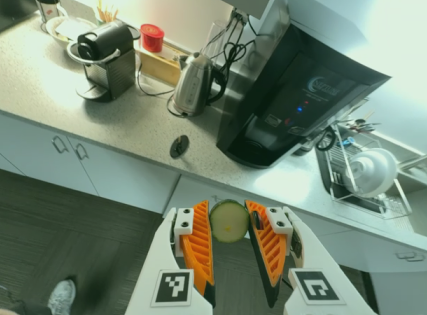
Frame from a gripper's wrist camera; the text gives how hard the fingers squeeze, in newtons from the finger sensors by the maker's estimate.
{"total": 7.8, "left": 7.7, "right": 7.8}